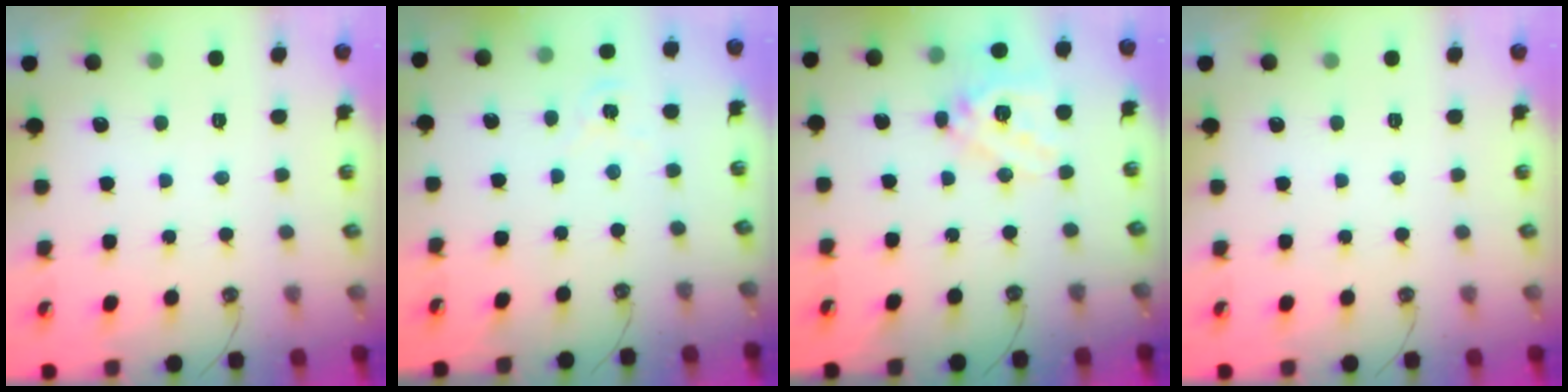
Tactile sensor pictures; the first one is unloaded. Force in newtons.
{"total": 1.6, "press": 1.5, "slide": 0.3}
{"total": 17.3, "press": 17.1, "slide": 2.6}
{"total": 0.0}